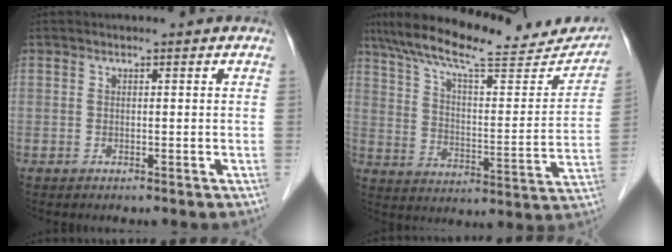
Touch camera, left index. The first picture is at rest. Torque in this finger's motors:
{"motor_torque": [0.92, -1.22, 0.32, 0.07]}